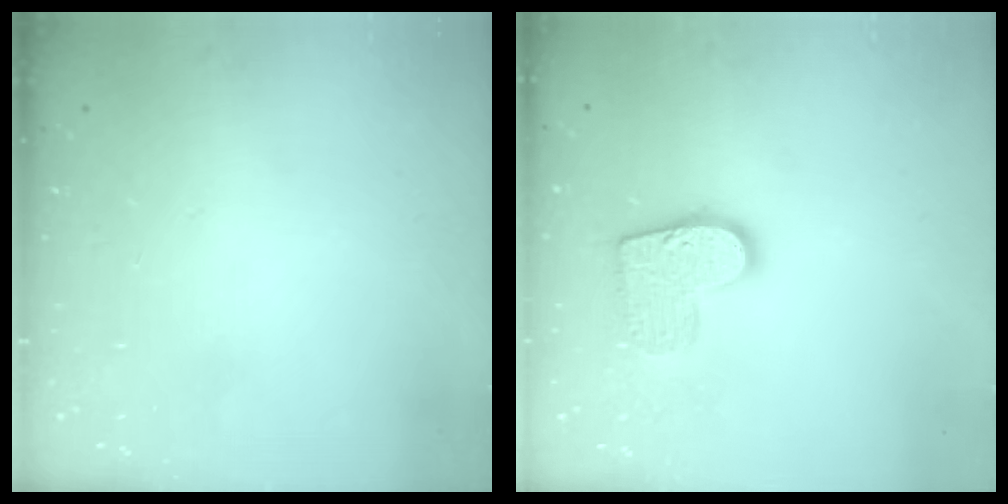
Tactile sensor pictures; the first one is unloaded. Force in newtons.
{"total": 12.0, "press": 11.9, "slide": 0.7}